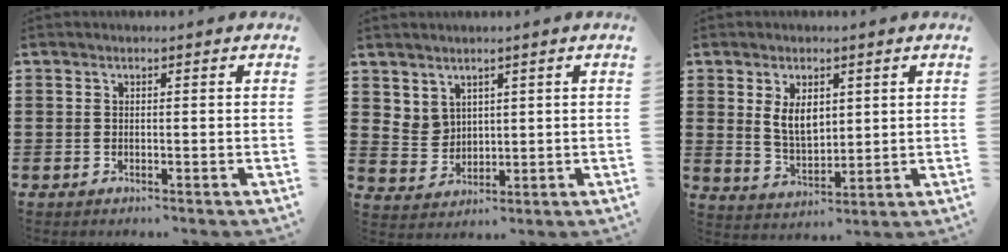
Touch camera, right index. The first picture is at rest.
{"total": 4.0, "force": [3.0, 2.6, 0.5], "torque": [-0.024, 0.001, 0.059]}
{"total": 5.4, "force": [1.8, 3.2, 4.0], "torque": [-0.080, 0.006, 0.030]}